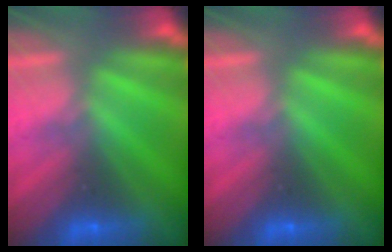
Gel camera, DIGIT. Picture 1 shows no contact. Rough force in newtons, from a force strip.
{"total": 0.0}